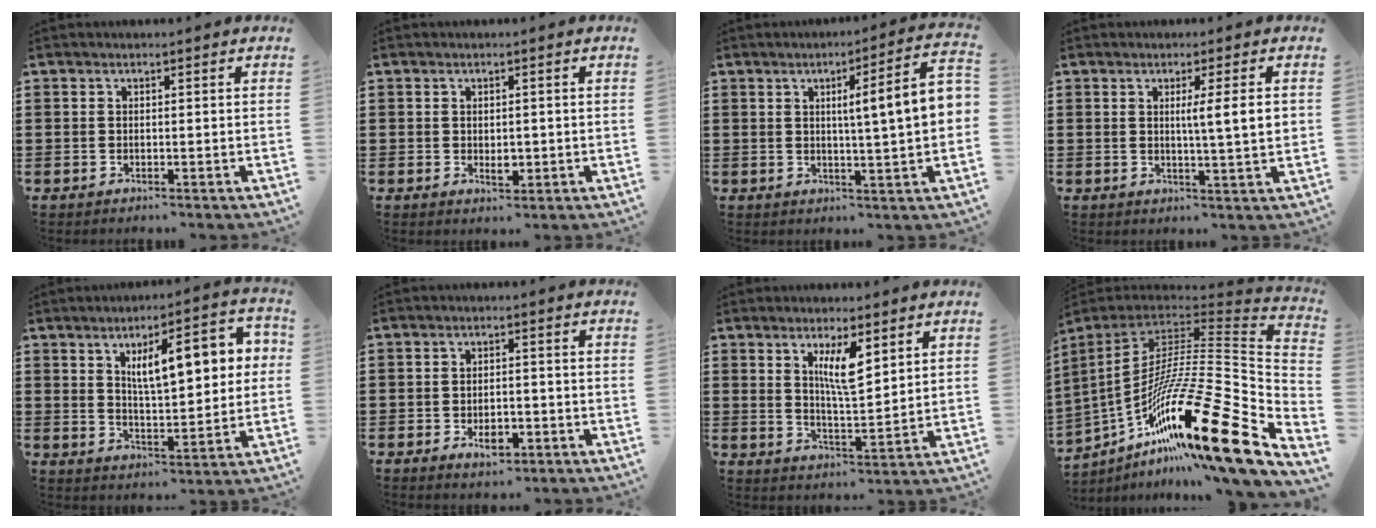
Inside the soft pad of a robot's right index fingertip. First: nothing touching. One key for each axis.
{"total": 2.1, "fx": -0.1, "fy": 1.2, "fz": 1.7, "tx": -0.024, "ty": 0.000, "tz": -0.004}
{"total": 7.9, "fx": 1.0, "fy": 0.3, "fz": 7.8, "tx": -0.127, "ty": -0.010, "tz": 0.008}
{"total": 5.6, "fx": 1.0, "fy": 0.0, "fz": 5.5, "tx": -0.097, "ty": -0.007, "tz": 0.011}
{"total": 10.2, "fx": 3.3, "fy": 3.7, "fz": 8.9, "tx": -0.142, "ty": -0.003, "tz": 0.049}
{"total": 3.6, "fx": -1.8, "fy": 1.7, "fz": 2.6, "tx": -0.045, "ty": 0.004, "tz": -0.033}
{"total": 6.3, "fx": 3.1, "fy": 1.6, "fz": 5.2, "tx": -0.103, "ty": 0.000, "tz": 0.050}
{"total": 23.5, "fx": -12.2, "fy": 3.8, "fz": 19.7, "tx": -0.346, "ty": -0.005, "tz": -0.224}